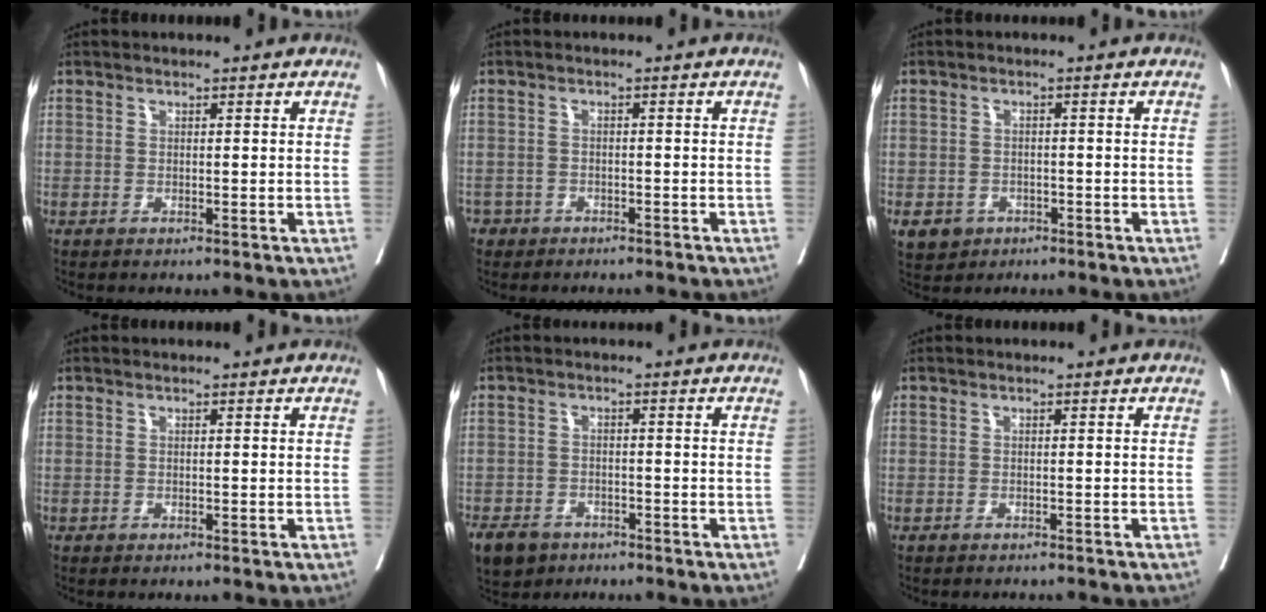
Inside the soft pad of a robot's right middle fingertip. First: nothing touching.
{"total": 3.5, "force": [-2.9, 2.0, 0.0], "torque": [-0.004, 0.007, -0.041]}
{"total": 5.0, "force": [-2.6, 4.1, 1.1], "torque": [-0.016, 0.006, -0.033]}
{"total": 0.0}
{"total": 6.6, "force": [-4.6, 4.2, 2.2], "torque": [-0.042, 0.001, -0.073]}
{"total": 2.6, "force": [-2.4, 0.8, 0.5], "torque": [-0.009, -0.002, -0.029]}